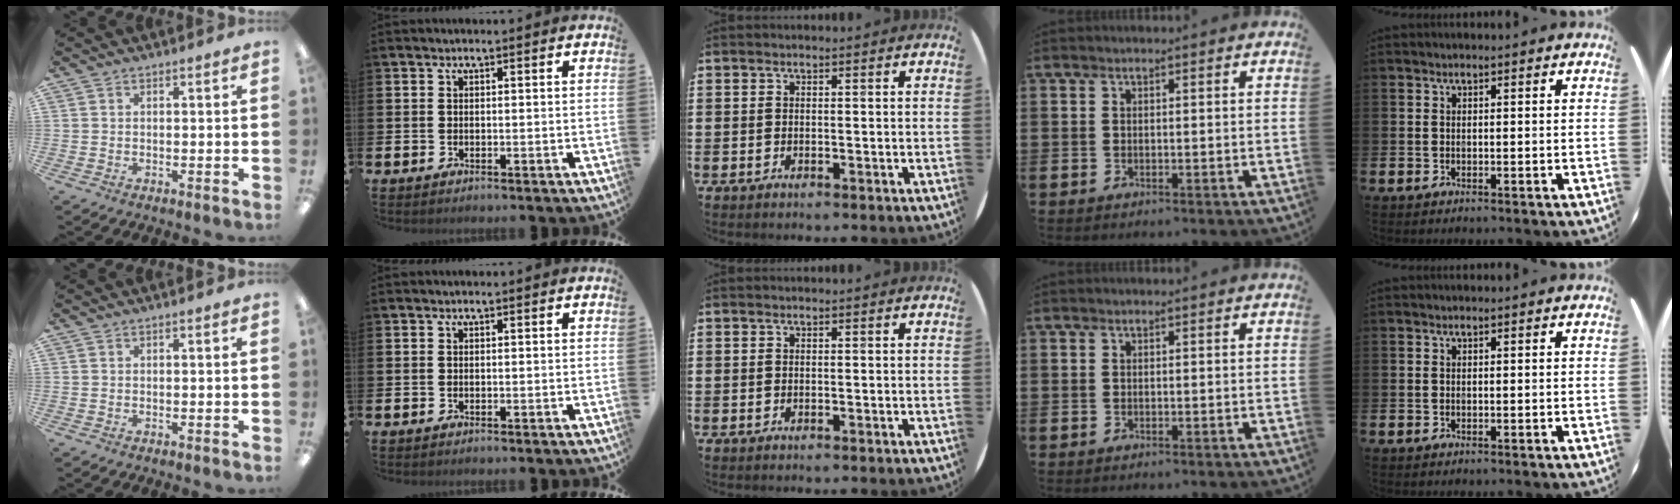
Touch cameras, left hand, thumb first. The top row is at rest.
{}